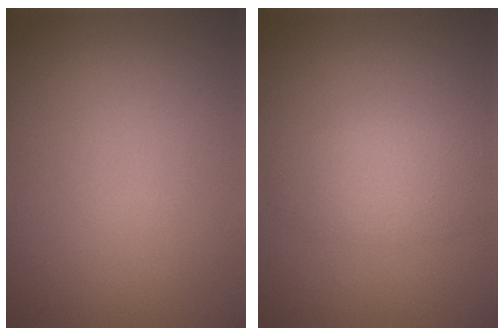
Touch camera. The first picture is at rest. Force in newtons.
{"total": 2.8, "press": 2.8, "slide": 0.1}